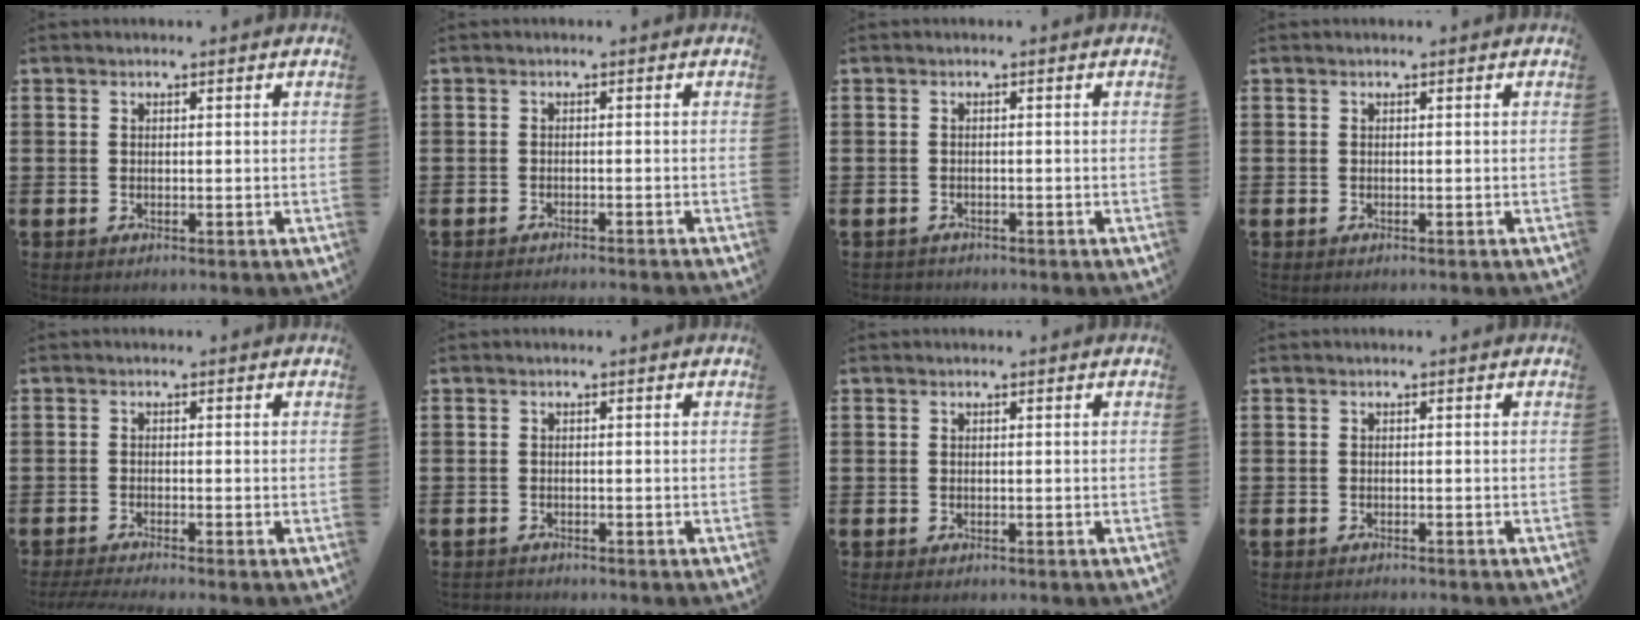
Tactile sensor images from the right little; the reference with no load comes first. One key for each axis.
{"total": 0.9, "fx": -0.9, "fy": -0.2, "fz": 0.0, "tx": 0.000, "ty": 0.000, "tz": -0.018}
{"total": 0.6, "fx": -0.5, "fy": 0.2, "fz": -0.1, "tx": -0.001, "ty": 0.001, "tz": -0.013}
{"total": 0.0}
{"total": 1.3, "fx": -1.1, "fy": 0.0, "fz": 0.7, "tx": -0.011, "ty": 0.002, "tz": -0.022}
{"total": 0.7, "fx": -0.6, "fy": 0.1, "fz": -0.1, "tx": 0.000, "ty": 0.000, "tz": -0.014}
{"total": 0.0}
{"total": 0.6, "fx": -0.6, "fy": -0.1, "fz": 0.0, "tx": 0.000, "ty": -0.001, "tz": -0.012}